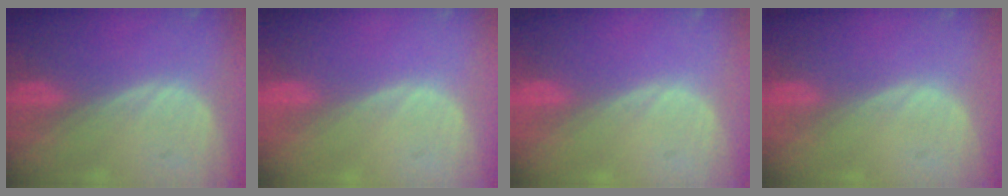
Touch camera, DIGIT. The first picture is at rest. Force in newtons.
{"total": 0.0}
{"total": 0.0}
{"total": 0.0}